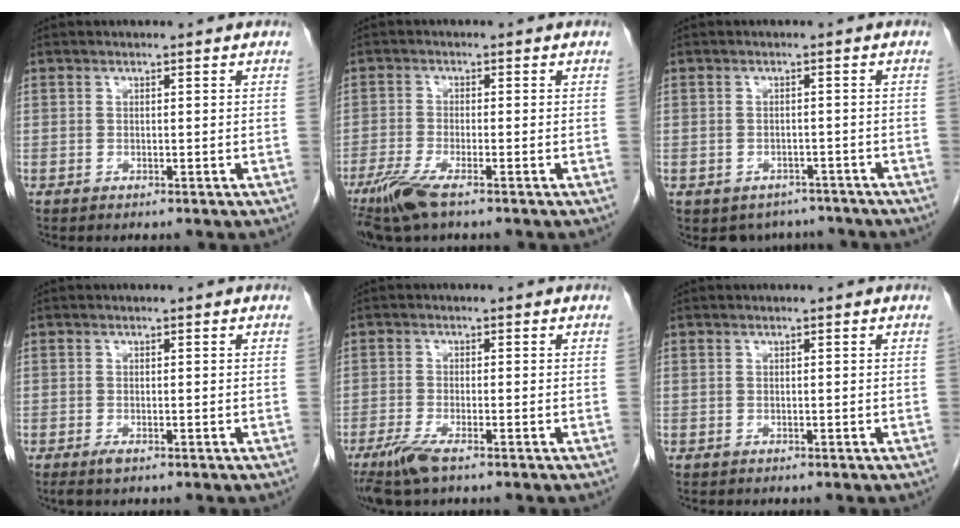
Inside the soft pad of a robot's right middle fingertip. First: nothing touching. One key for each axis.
{"total": 5.8, "fx": -4.0, "fy": 0.6, "fz": 4.2, "tx": -0.090, "ty": -0.017, "tz": -0.078}
{"total": 5.3, "fx": -4.4, "fy": 2.8, "fz": 0.1, "tx": 0.012, "ty": 0.011, "tz": -0.055}
{"total": 1.2, "fx": -0.8, "fy": 0.2, "fz": 0.9, "tx": -0.020, "ty": -0.004, "tz": -0.012}
{"total": 4.6, "fx": -3.1, "fy": 0.6, "fz": 3.3, "tx": -0.073, "ty": -0.013, "tz": -0.060}
{"total": 0.0}